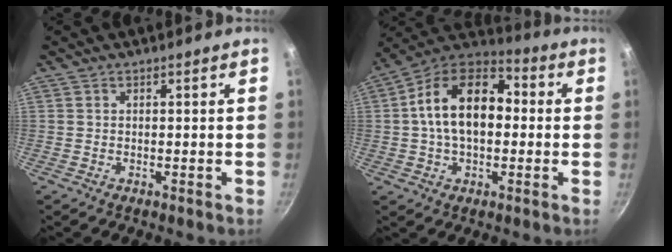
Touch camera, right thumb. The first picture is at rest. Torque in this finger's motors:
{"motor_torque": [0.73, 3.28, 1.67, -0.26, 0.38]}